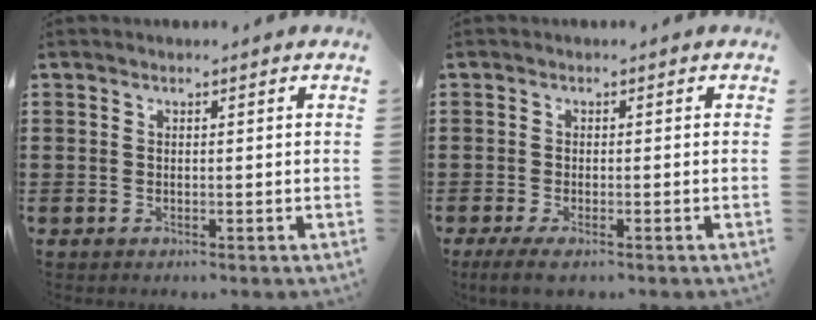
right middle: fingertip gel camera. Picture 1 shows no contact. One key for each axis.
{"total": 1.8, "fx": -1.1, "fy": 0.2, "fz": 1.3, "tx": -0.030, "ty": -0.005, "tz": -0.023}